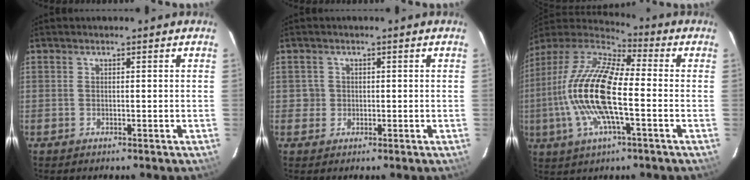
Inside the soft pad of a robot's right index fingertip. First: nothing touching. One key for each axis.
{"total": 2.1, "fx": -0.1, "fy": 2.1, "fz": 0.0, "tx": 0.003, "ty": 0.007, "tz": 0.000}
{"total": 19.0, "fx": -2.9, "fy": 6.1, "fz": 17.8, "tx": -0.352, "ty": -0.002, "tz": -0.069}